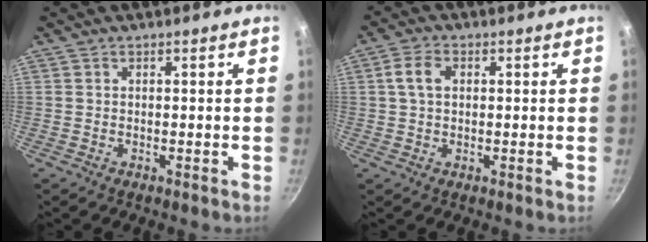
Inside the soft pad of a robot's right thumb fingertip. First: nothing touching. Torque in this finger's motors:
{"motor_torque": [0.42, 0.75, 0.33, 0.00, 0.08]}